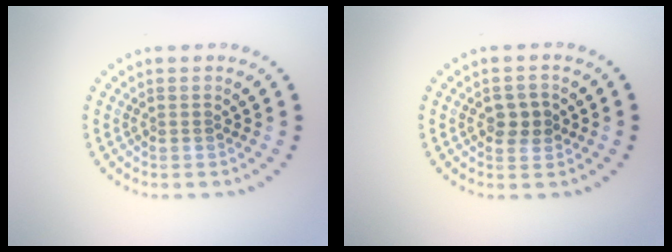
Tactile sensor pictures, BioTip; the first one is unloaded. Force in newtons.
{"total": 2.2, "press": 2.2, "slide": 0.2}